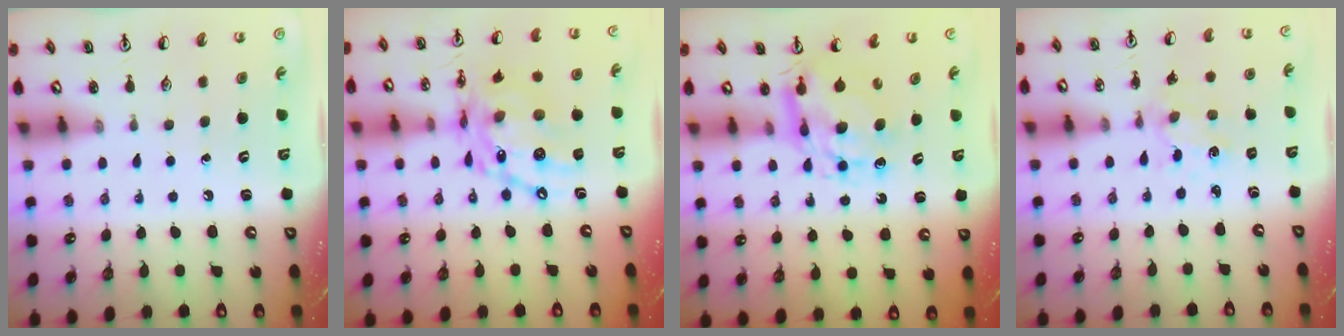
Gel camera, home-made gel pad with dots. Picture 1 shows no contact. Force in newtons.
{"total": 17.3, "press": 17.2, "slide": 1.3}
{"total": 8.5, "press": 8.5, "slide": 0.8}
{"total": 1.5, "press": 1.5, "slide": 0.0}